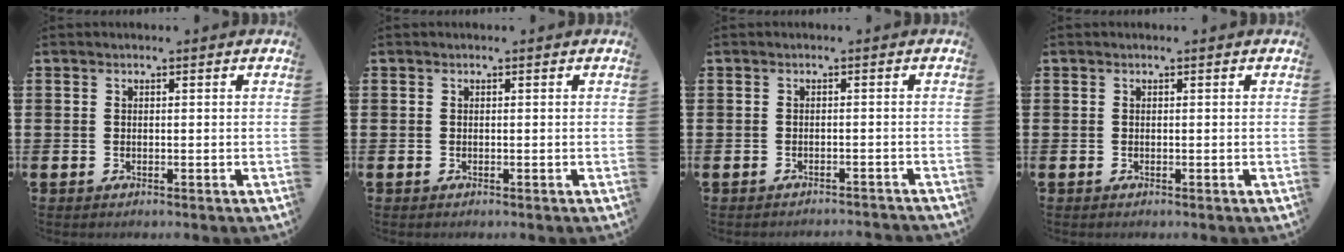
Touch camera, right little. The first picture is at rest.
{"total": 0.0}
{"total": 0.6, "force": [-0.6, -0.1, 0.0], "torque": [0.000, 0.004, -0.012]}
{"total": 0.0}